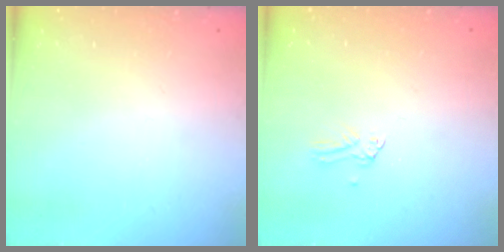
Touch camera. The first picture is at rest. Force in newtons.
{"total": 0.0}